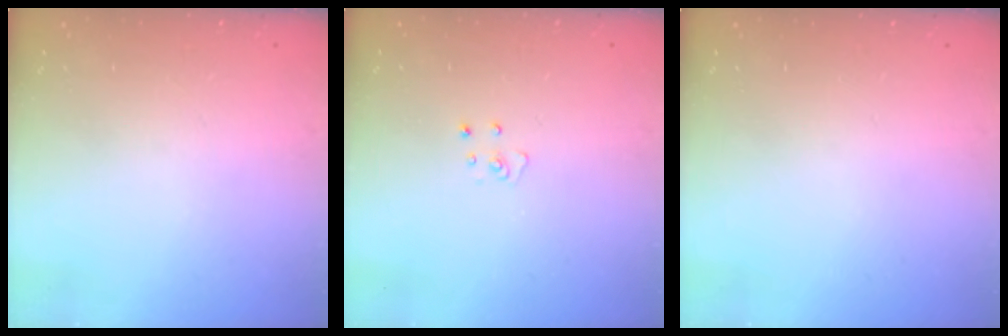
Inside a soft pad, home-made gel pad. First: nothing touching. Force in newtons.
{"total": 3.9, "press": 3.9, "slide": 0.3}
{"total": 0.0}